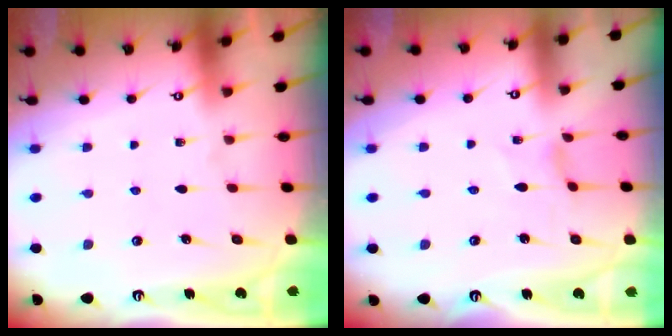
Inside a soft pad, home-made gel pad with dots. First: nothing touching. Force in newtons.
{"total": 0.8, "press": 0.8, "slide": 0.2}